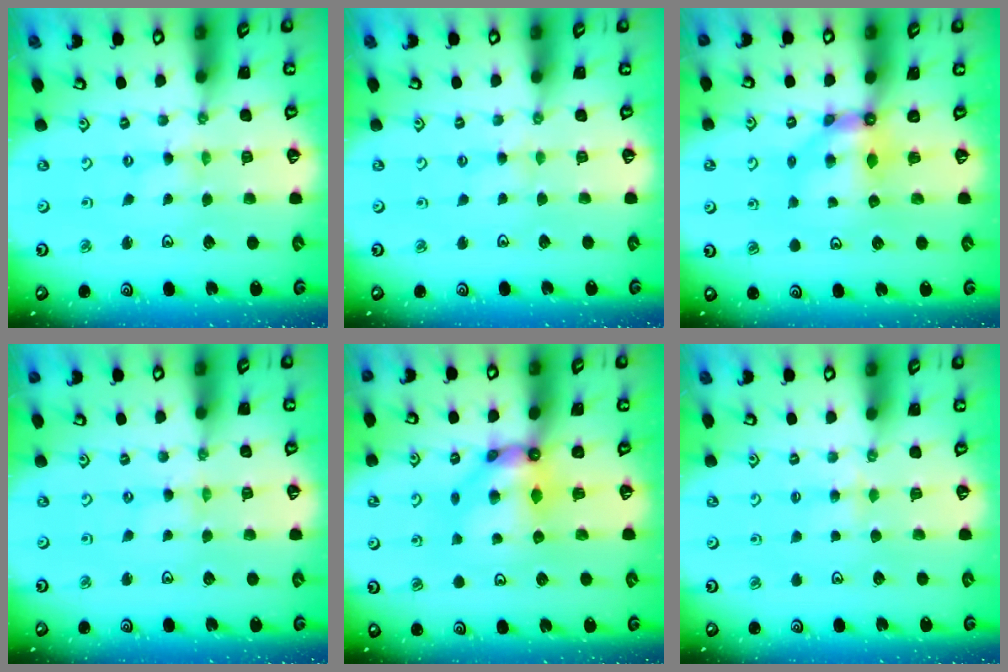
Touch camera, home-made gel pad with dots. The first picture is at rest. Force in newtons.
{"total": 1.9, "press": 1.8, "slide": 0.4}
{"total": 5.9, "press": 5.9, "slide": 0.4}
{"total": 0.8, "press": 0.8, "slide": 0.2}
{"total": 9.4, "press": 9.4, "slide": 0.6}
{"total": 4.6, "press": 4.6, "slide": 0.4}